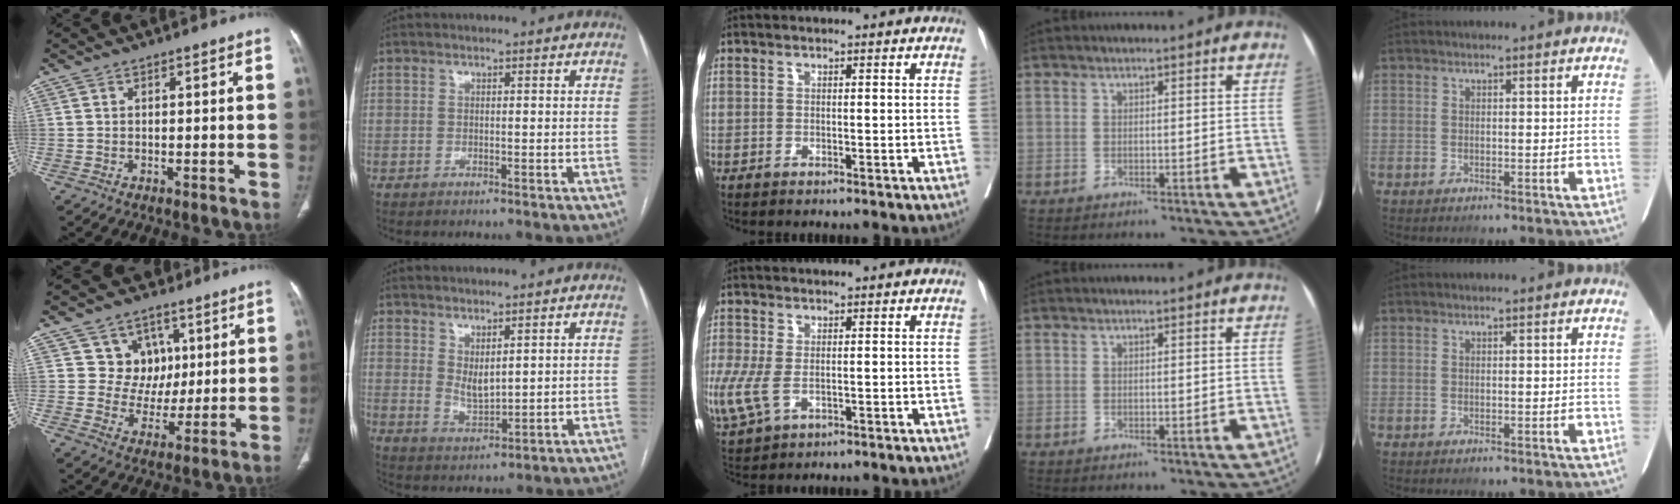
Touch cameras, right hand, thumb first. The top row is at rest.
{"thumb": {"total": 9.6, "force": [4.4, 8.4, 1.5], "torque": [0.017, -0.017, 0.077]}, "index": {"total": 3.5, "force": [1.6, 1.4, 2.8], "torque": [-0.057, -0.012, 0.042]}, "middle": {"total": 10.6, "force": [-2.7, 6.7, 7.7], "torque": [-0.217, -0.024, -0.039]}}